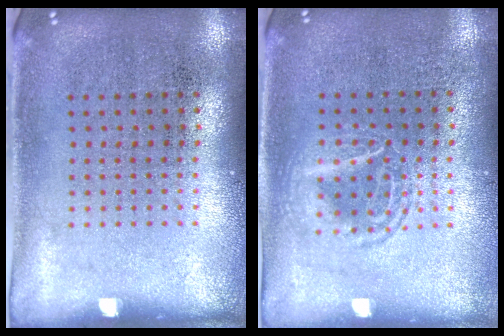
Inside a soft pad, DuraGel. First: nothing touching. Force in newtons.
{"total": 1.3, "press": 1.2, "slide": 0.2}